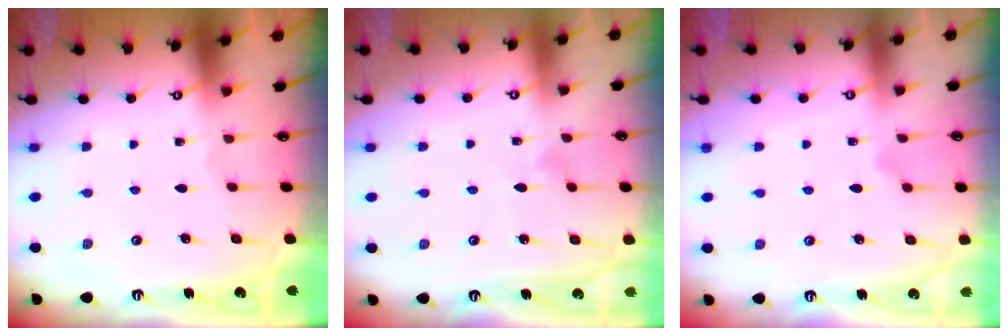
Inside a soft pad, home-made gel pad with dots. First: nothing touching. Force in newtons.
{"total": 5.8, "press": 5.8, "slide": 0.5}
{"total": 7.3, "press": 7.3, "slide": 0.4}